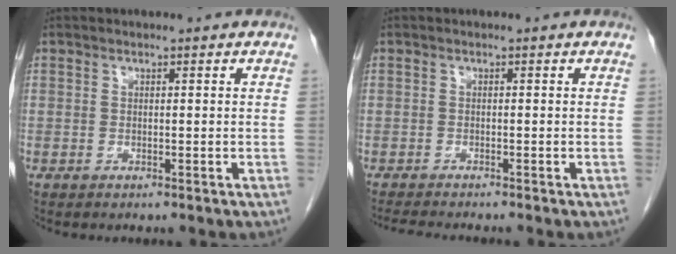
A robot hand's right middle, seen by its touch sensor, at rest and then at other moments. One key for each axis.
{"total": 4.2, "fx": -3.9, "fy": -0.2, "fz": 1.6, "tx": -0.024, "ty": -0.016, "tz": -0.063}